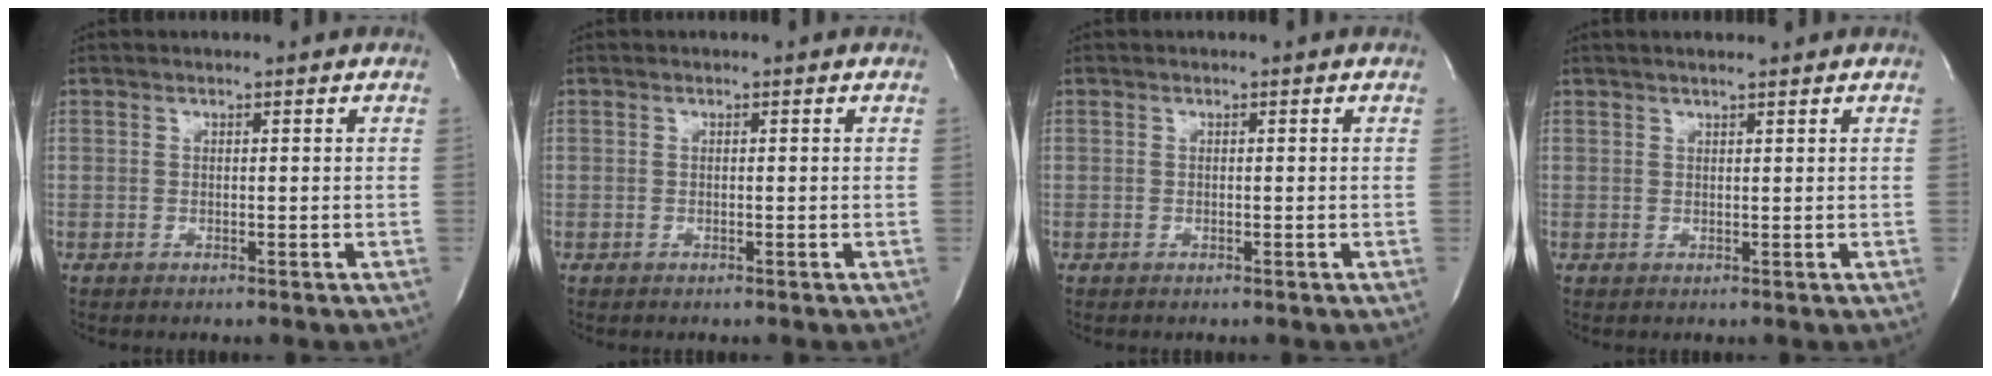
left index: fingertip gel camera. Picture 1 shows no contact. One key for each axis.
{"total": 0.0}
{"total": 0.0}
{"total": 2.2, "fx": 1.8, "fy": 0.1, "fz": 1.2, "tx": -0.020, "ty": 0.010, "tz": 0.027}